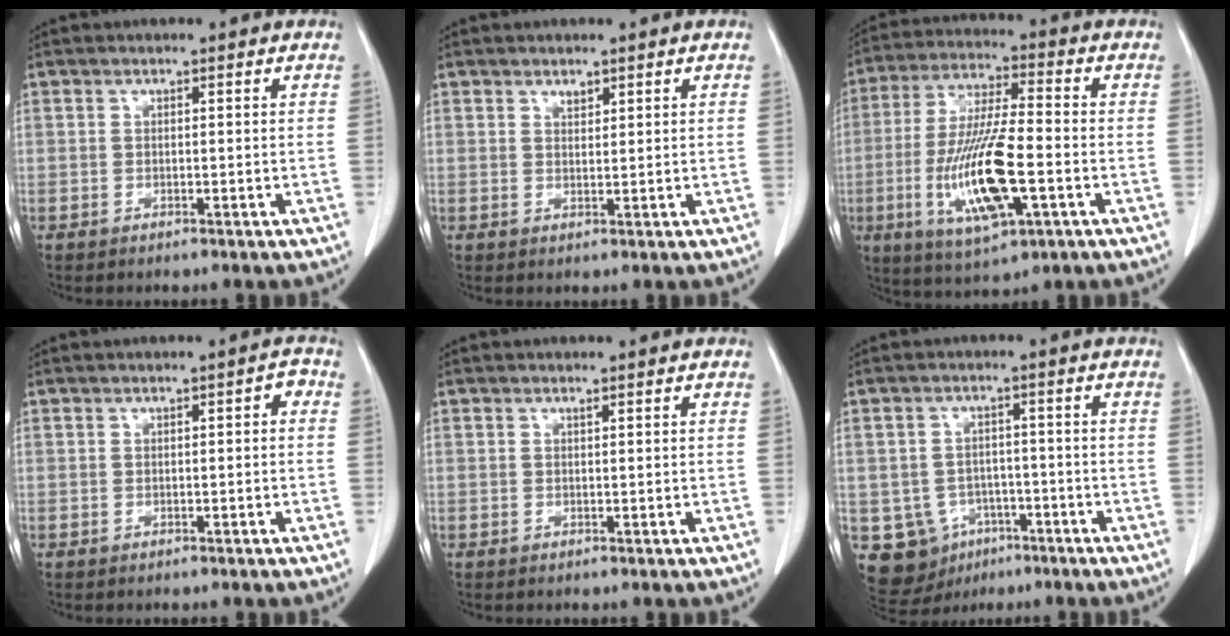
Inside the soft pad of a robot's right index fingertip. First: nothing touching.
{"total": 1.1, "force": [0.9, 0.4, 0.5], "torque": [-0.009, -0.003, 0.017]}
{"total": 15.0, "force": [-4.0, 3.0, 14.1], "torque": [-0.284, -0.014, -0.067]}
{"total": 1.4, "force": [0.0, 0.5, 1.3], "torque": [-0.013, 0.005, -0.002]}
{"total": 0.0}
{"total": 9.5, "force": [-3.6, 8.5, 2.3], "torque": [-0.055, 0.016, -0.038]}